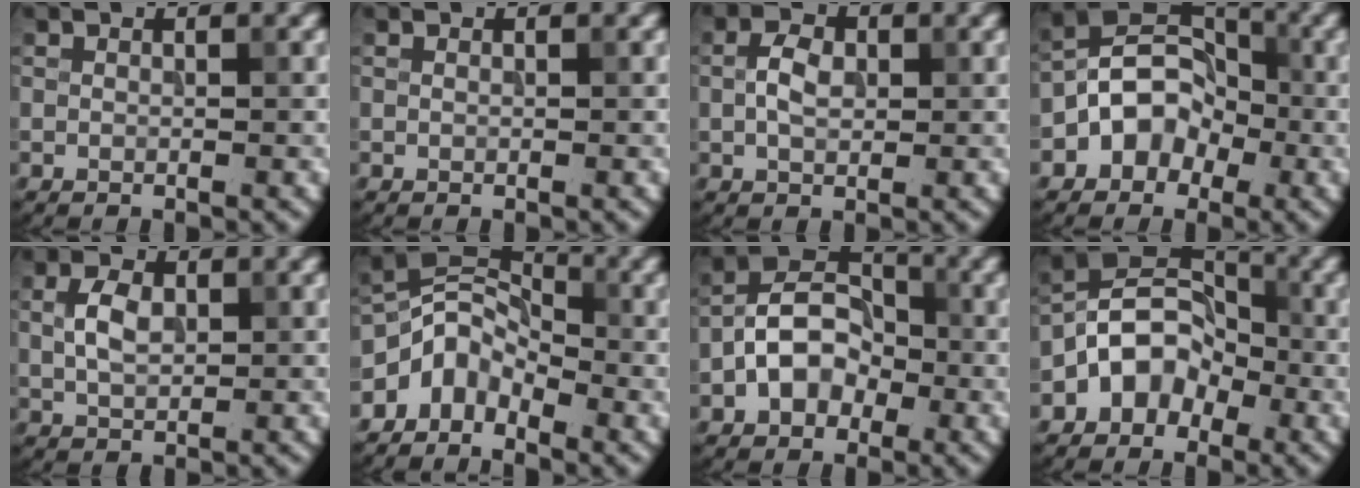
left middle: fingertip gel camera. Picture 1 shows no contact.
{"total": 0.0}
{"total": 2.7, "force": [0.1, 1.7, 2.1], "torque": [-0.043, 0.006, -0.002]}
{"total": 5.7, "force": [-2.1, 4.4, 2.9], "torque": [-0.019, 0.014, -0.053]}
{"total": 3.1, "force": [0.6, 1.9, 2.3], "torque": [-0.052, 0.004, 0.012]}
{"total": 4.8, "force": [-2.9, 3.0, 2.4], "torque": [-0.034, 0.009, -0.067]}
{"total": 5.8, "force": [-1.8, 4.2, 3.6], "torque": [-0.055, 0.012, -0.041]}
{"total": 5.5, "force": [-2.4, 4.0, 2.8], "torque": [-0.029, 0.014, -0.057]}